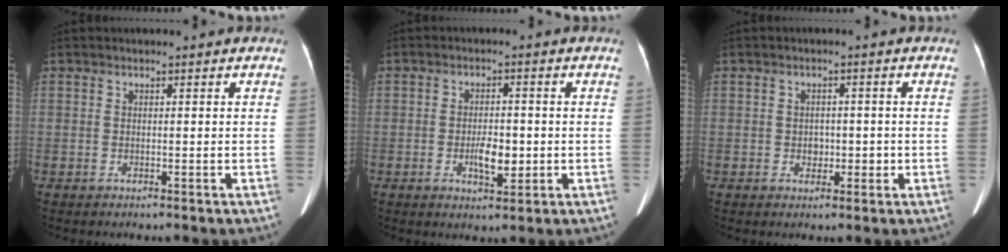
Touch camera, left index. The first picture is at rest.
{"total": 4.4, "force": [-1.2, 1.8, 3.8], "torque": [-0.066, -0.003, -0.014]}
{"total": 2.3, "force": [-0.6, 1.8, 1.3], "torque": [-0.019, 0.004, -0.003]}